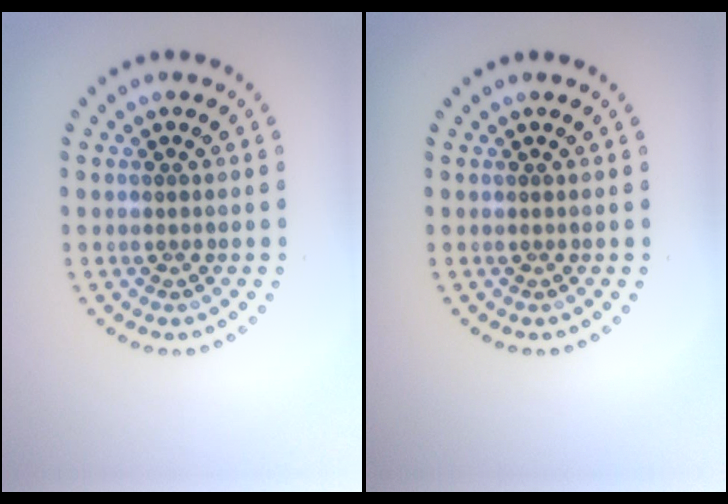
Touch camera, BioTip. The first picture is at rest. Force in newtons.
{"total": 0.0}